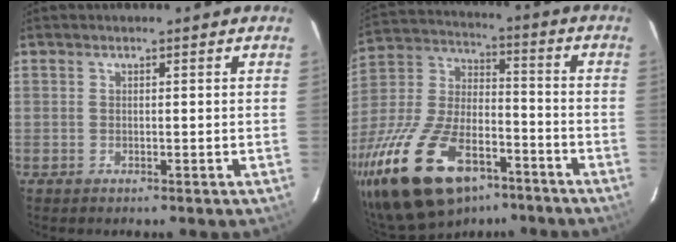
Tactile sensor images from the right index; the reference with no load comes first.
{"total": 26.2, "force": [-16.4, 12.6, 16.1], "torque": [-0.326, -0.013, -0.272]}